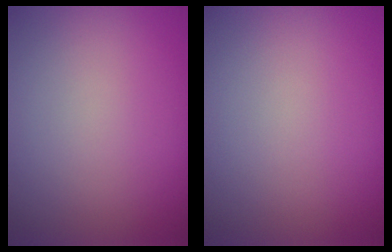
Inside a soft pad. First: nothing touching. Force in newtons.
{"total": 0.0}